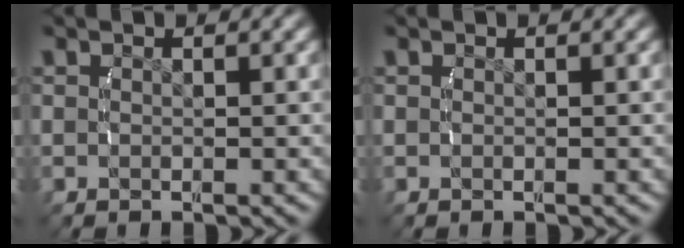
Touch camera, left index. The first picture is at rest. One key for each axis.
{"total": 0.0}